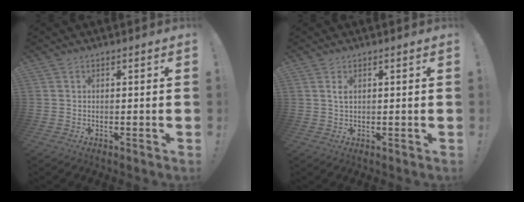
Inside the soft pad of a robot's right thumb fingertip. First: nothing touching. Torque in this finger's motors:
{"motor_torque": [0.15, -0.16, 0.16, -0.30, 0.00]}